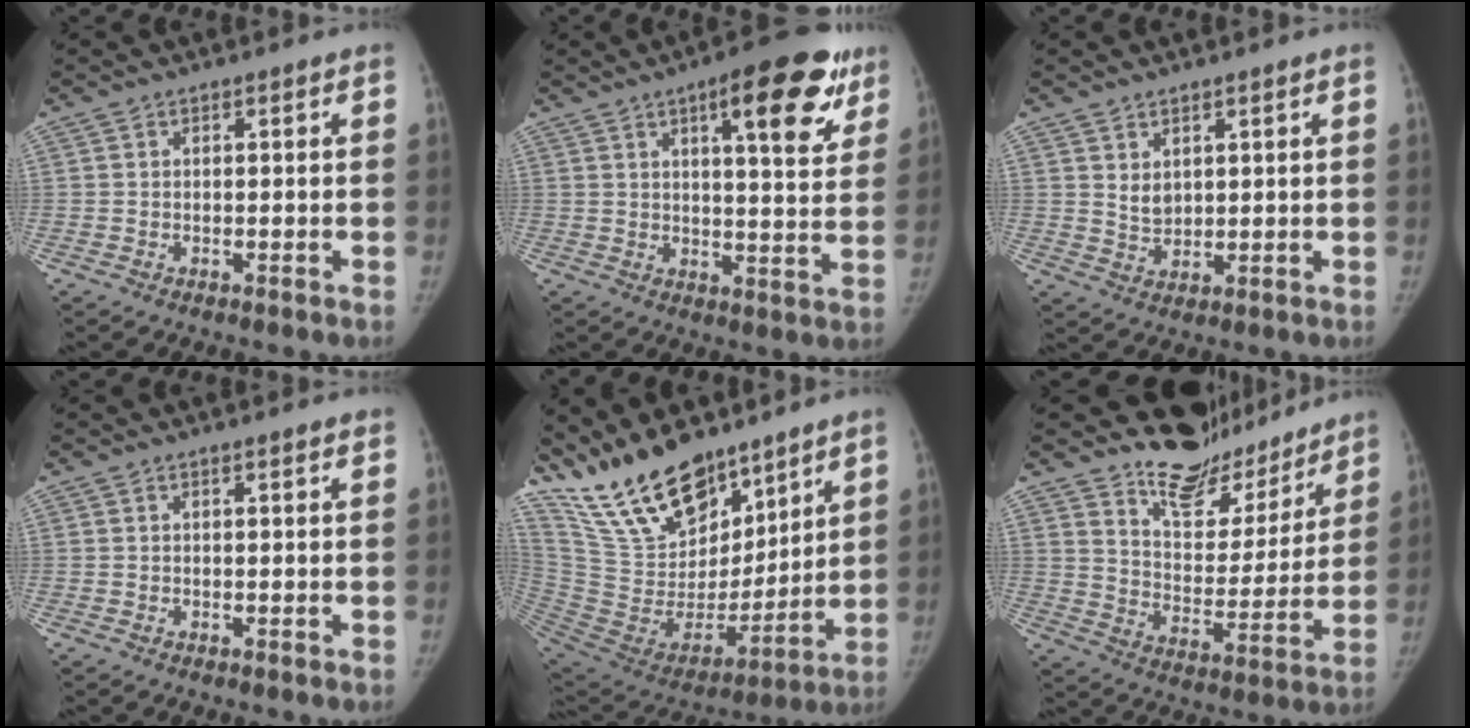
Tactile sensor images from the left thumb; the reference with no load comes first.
{"total": 15.9, "force": [8.3, 4.9, 12.6], "torque": [-0.130, -0.027, 0.109]}
{"total": 3.6, "force": [1.9, 2.4, 1.9], "torque": [-0.024, -0.020, 0.045]}
{"total": 1.1, "force": [0.9, 0.1, 0.6], "torque": [-0.005, 0.000, 0.015]}
{"total": 23.9, "force": [18.6, 10.0, 11.2], "torque": [-0.175, -0.083, 0.346]}
{"total": 16.0, "force": [14.3, 6.4, 3.2], "torque": [0.013, -0.121, 0.224]}